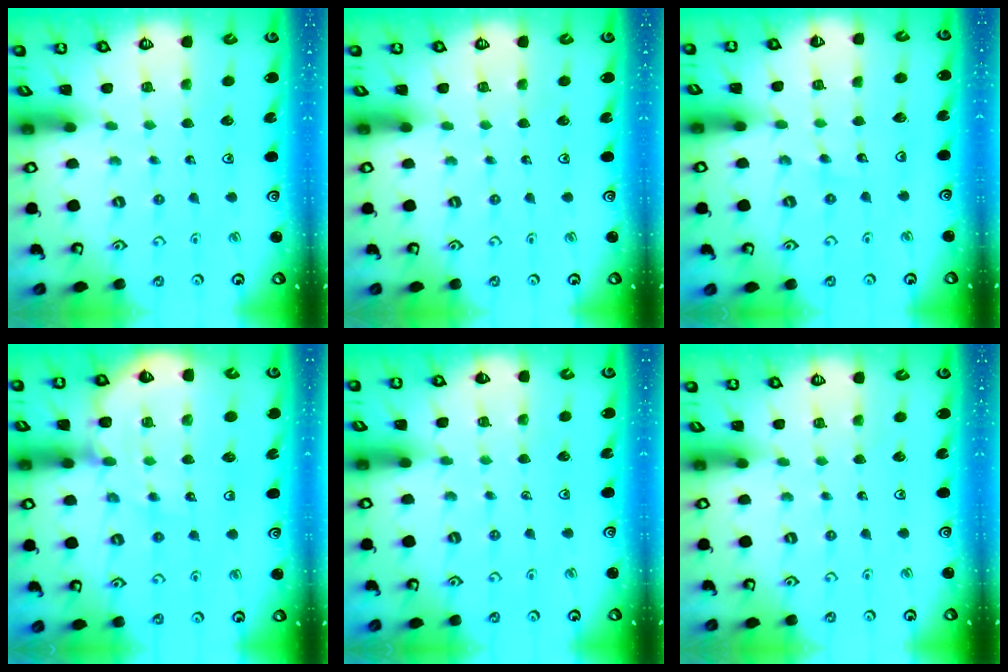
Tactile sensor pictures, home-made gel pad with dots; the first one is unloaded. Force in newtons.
{"total": 0.0}
{"total": 8.7, "press": 8.6, "slide": 1.1}
{"total": 12.7, "press": 12.3, "slide": 3.3}
{"total": 5.0, "press": 4.9, "slide": 1.0}
{"total": 0.0}